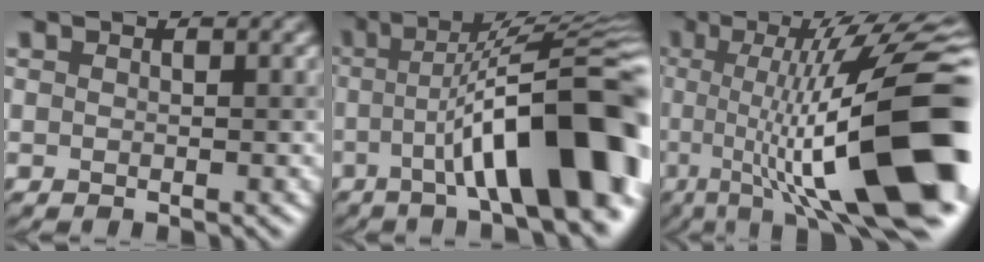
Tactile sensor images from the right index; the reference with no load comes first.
{"total": 13.9, "force": [-2.8, 2.7, 13.3], "torque": [-0.163, 0.027, -0.034]}
{"total": 17.6, "force": [-2.3, 4.9, 16.8], "torque": [-0.224, 0.027, -0.033]}